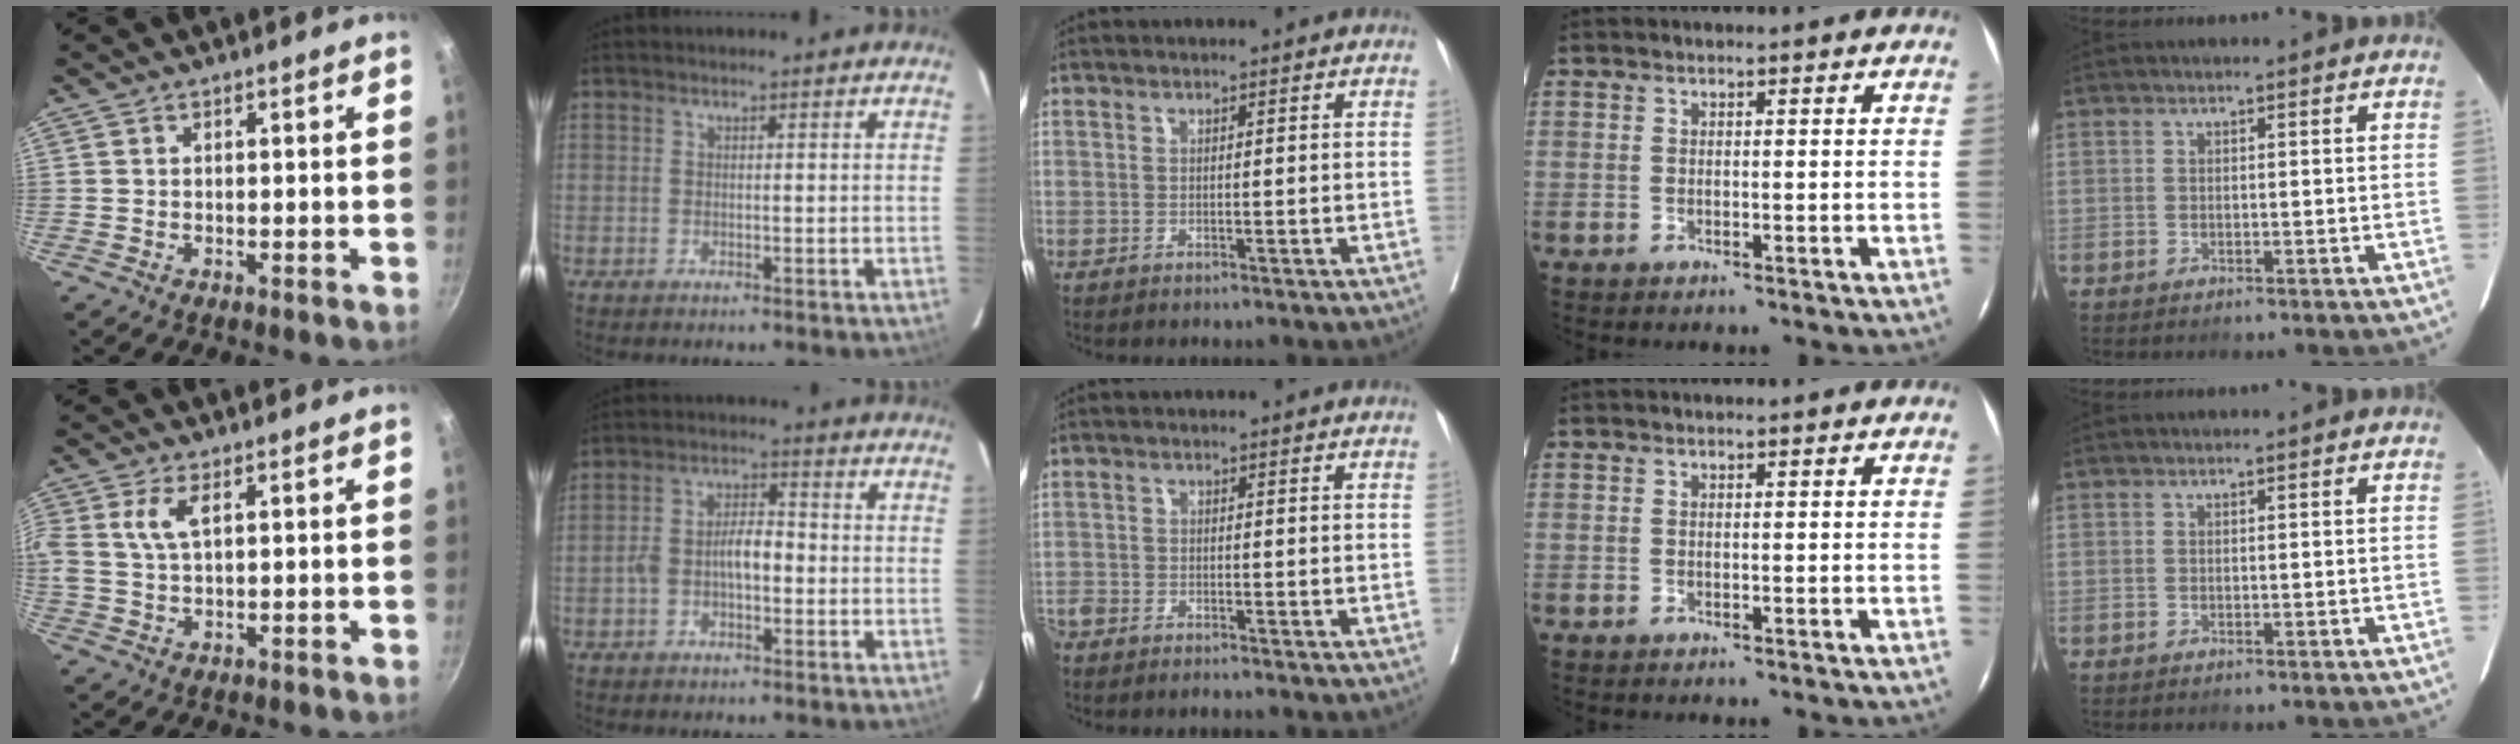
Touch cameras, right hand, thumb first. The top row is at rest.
{"thumb": {"total": 5.2, "force": [1.7, 2.4, 4.3], "torque": [-0.103, 0.004, 0.036]}, "index": {"total": 6.2, "force": [-1.2, 2.9, 5.3], "torque": [-0.111, 0.025, -0.022]}, "middle": {"total": 3.0, "force": [-2.8, 0.5, 1.0], "torque": [-0.014, -0.008, -0.052]}}